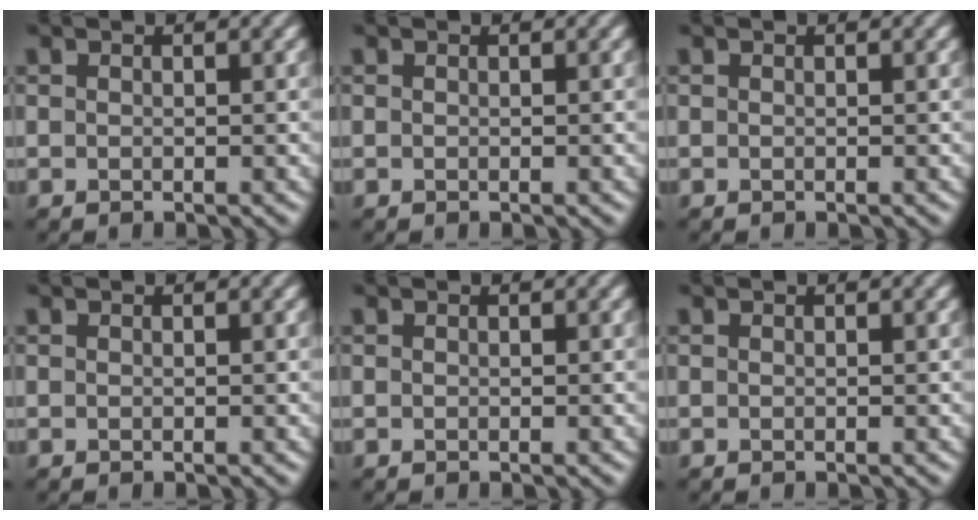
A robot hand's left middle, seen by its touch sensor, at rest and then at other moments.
{"total": 0.0}
{"total": 0.0}
{"total": 0.0}
{"total": 0.0}
{"total": 0.0}